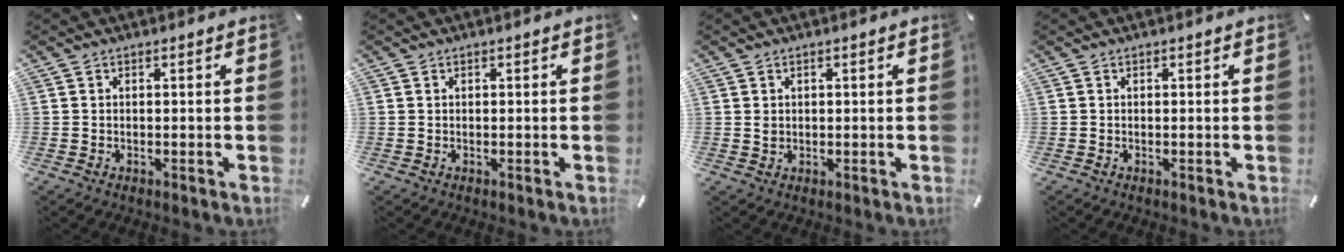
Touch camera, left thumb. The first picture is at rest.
{"total": 0.0}
{"total": 1.2, "force": [0.3, 1.0, 0.5], "torque": [-0.013, 0.003, 0.005]}
{"total": 0.0}